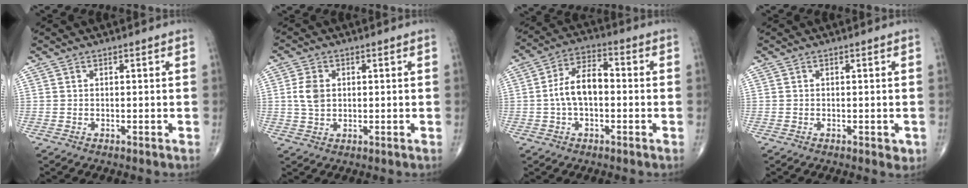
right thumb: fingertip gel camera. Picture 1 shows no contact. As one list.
[{"total": 4.3, "force": [0.6, 3.1, 2.9], "torque": [-0.050, -0.001, 0.013]}, {"total": 9.0, "force": [-0.7, 5.0, 7.5], "torque": [-0.134, 0.032, -0.021]}, {"total": 1.6, "force": [-0.5, 0.8, 1.3], "torque": [-0.010, -0.001, -0.007]}]